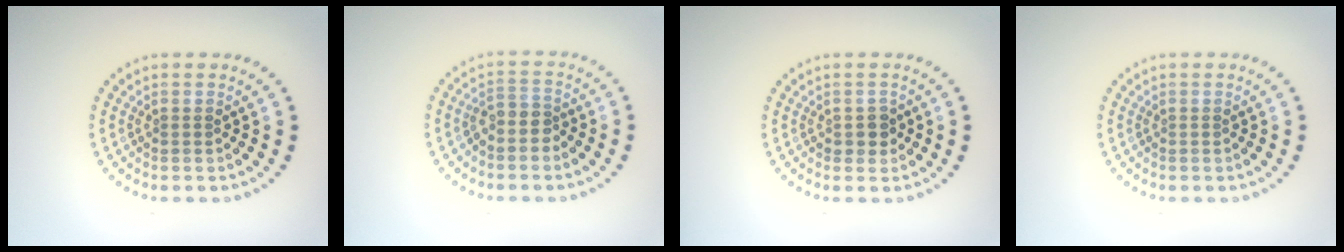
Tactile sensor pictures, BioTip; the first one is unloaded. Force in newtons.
{"total": 2.0, "press": 1.6, "slide": 1.2}
{"total": 1.5, "press": 1.3, "slide": 0.6}
{"total": 0.0}